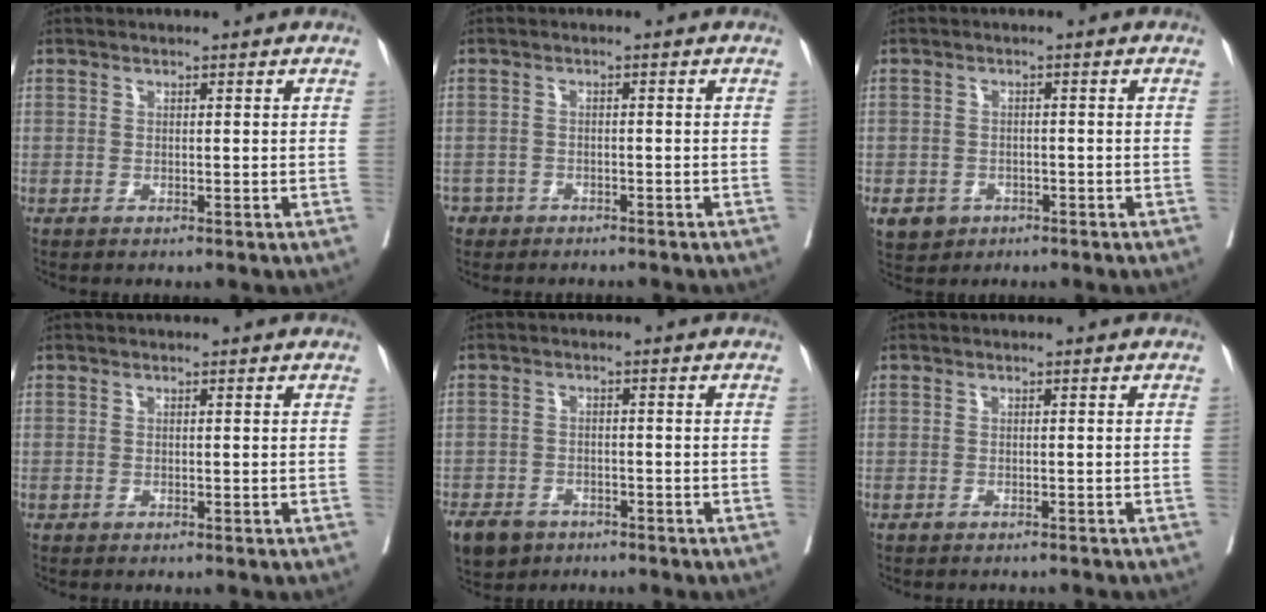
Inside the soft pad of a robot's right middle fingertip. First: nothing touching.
{"total": 3.5, "force": [-2.9, 2.0, 0.0], "torque": [-0.004, 0.007, -0.041]}
{"total": 5.0, "force": [-2.6, 4.1, 1.1], "torque": [-0.016, 0.006, -0.033]}
{"total": 0.0}
{"total": 6.6, "force": [-4.6, 4.2, 2.2], "torque": [-0.042, 0.001, -0.073]}
{"total": 2.6, "force": [-2.4, 0.8, 0.5], "torque": [-0.009, -0.002, -0.029]}